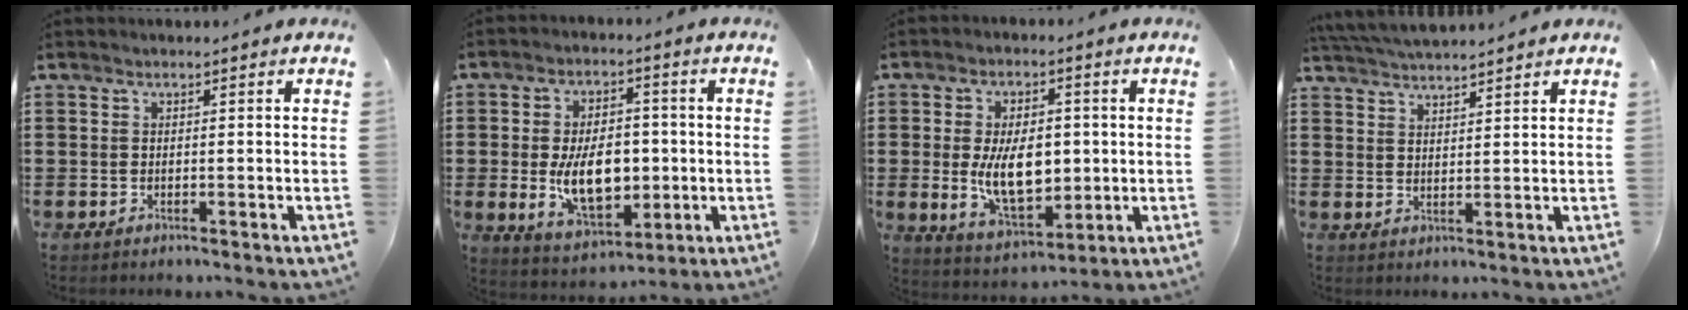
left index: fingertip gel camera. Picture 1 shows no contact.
{"total": 10.3, "force": [-1.2, 6.5, 7.8], "torque": [-0.135, 0.006, -0.022]}
{"total": 10.1, "force": [0.0, 5.7, 8.4], "torque": [-0.154, -0.003, -0.004]}
{"total": 3.7, "force": [3.7, -0.1, 0.5], "torque": [-0.022, -0.010, 0.068]}